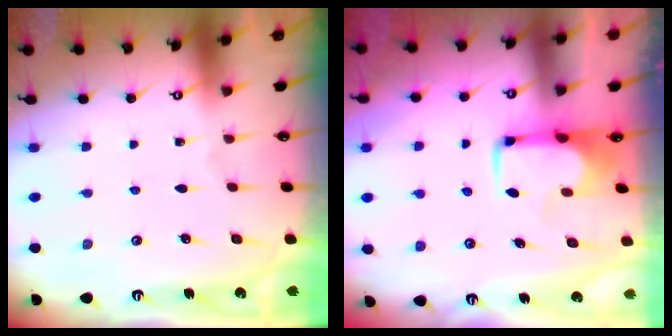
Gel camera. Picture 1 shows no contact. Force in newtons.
{"total": 1.8, "press": 1.7, "slide": 0.4}